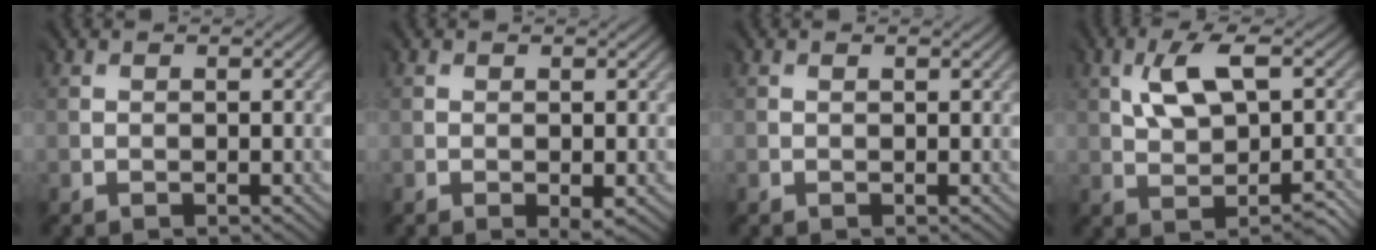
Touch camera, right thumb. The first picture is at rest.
{"total": 2.3, "force": [-1.0, 0.8, 1.9], "torque": [-0.031, -0.009, -0.013]}
{"total": 0.0}
{"total": 5.2, "force": [1.6, 2.3, 4.4], "torque": [-0.075, 0.016, 0.027]}